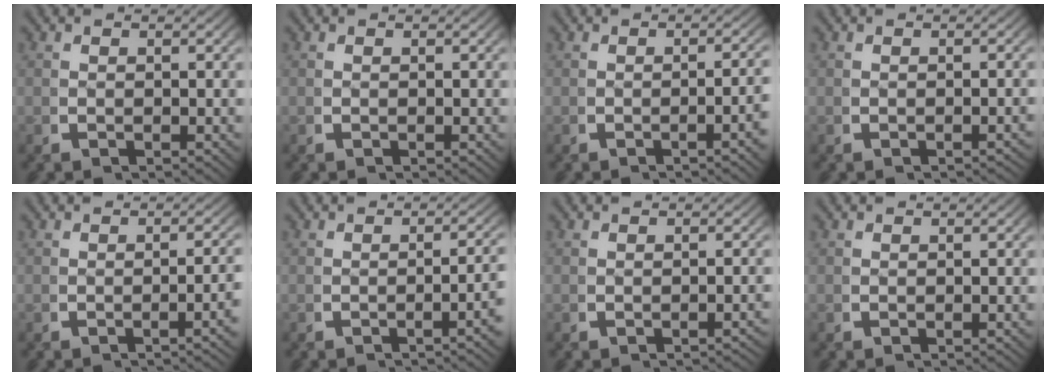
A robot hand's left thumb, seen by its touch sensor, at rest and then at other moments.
{"total": 0.0}
{"total": 2.6, "force": [-0.8, 0.3, 2.4], "torque": [-0.035, 0.006, -0.014]}
{"total": 0.8, "force": [-0.7, 0.0, 0.4], "torque": [-0.009, 0.003, -0.009]}
{"total": 2.4, "force": [-0.8, 0.2, 2.3], "torque": [-0.036, 0.007, -0.014]}
{"total": 2.9, "force": [-0.9, 0.2, 2.7], "torque": [-0.042, 0.007, -0.016]}
{"total": 1.1, "force": [-0.8, -0.1, 0.6], "torque": [-0.012, 0.004, -0.012]}
{"total": 0.0}